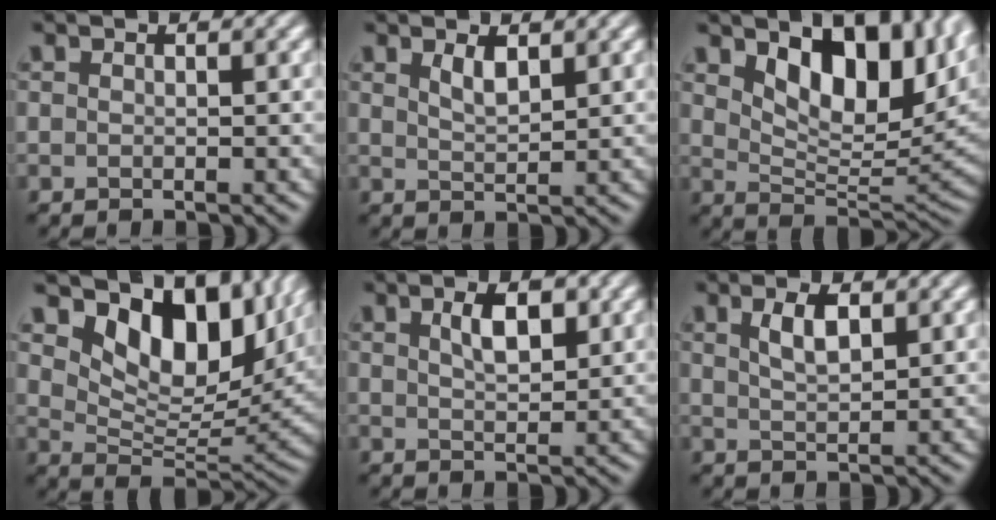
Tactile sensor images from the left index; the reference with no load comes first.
{"total": 1.9, "force": [1.2, 0.6, 1.3], "torque": [-0.025, -0.002, 0.025]}
{"total": 10.1, "force": [4.4, 4.8, 7.7], "torque": [-0.123, -0.006, 0.078]}
{"total": 10.7, "force": [5.8, 5.6, 7.1], "torque": [-0.110, -0.009, 0.103]}
{"total": 3.2, "force": [1.3, 1.4, 2.5], "torque": [-0.045, 0.005, 0.025]}
{"total": 2.8, "force": [1.3, 1.1, 2.2], "torque": [-0.045, 0.002, 0.026]}